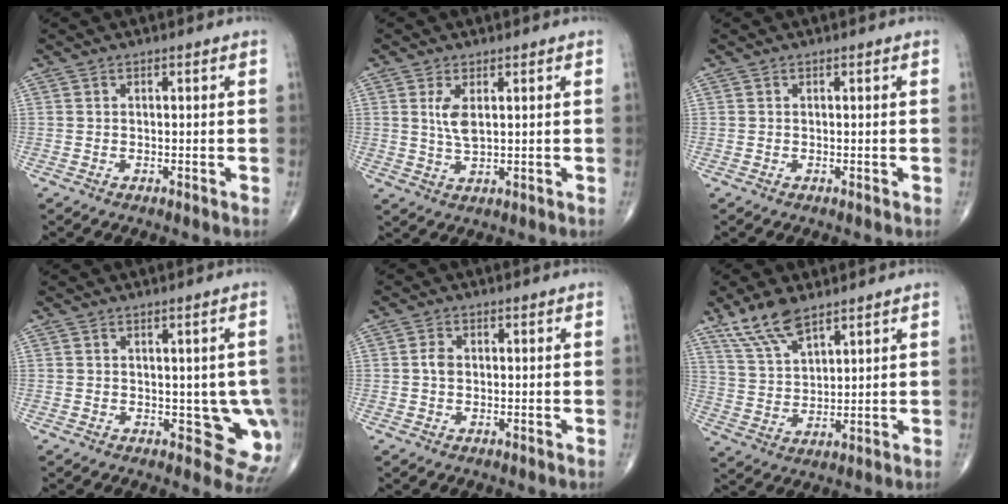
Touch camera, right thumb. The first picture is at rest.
{"total": 4.0, "force": [1.2, 1.6, 3.5], "torque": [-0.070, -0.008, 0.029]}
{"total": 0.0}
{"total": 6.7, "force": [-0.4, 3.8, 5.5], "torque": [-0.019, -0.005, 0.001]}
{"total": 2.0, "force": [0.1, 1.5, 1.4], "torque": [-0.024, 0.004, -0.001]}
{"total": 9.0, "force": [6.5, 3.3, 5.3], "torque": [-0.099, -0.024, 0.135]}